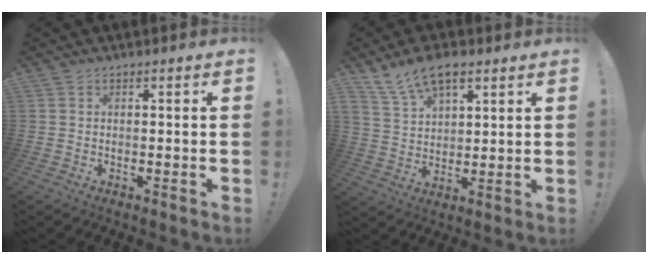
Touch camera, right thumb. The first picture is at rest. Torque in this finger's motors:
{"motor_torque": [0.60, 0.77, 0.17, 0.14, 0.16]}